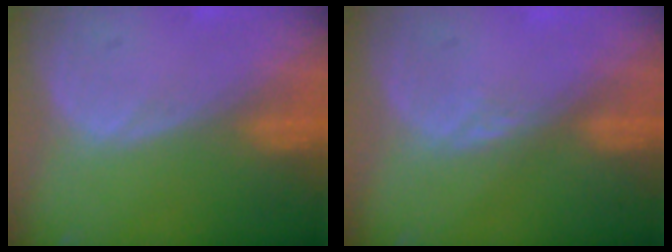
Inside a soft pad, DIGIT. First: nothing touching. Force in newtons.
{"total": 1.5, "press": 1.3, "slide": 0.8}